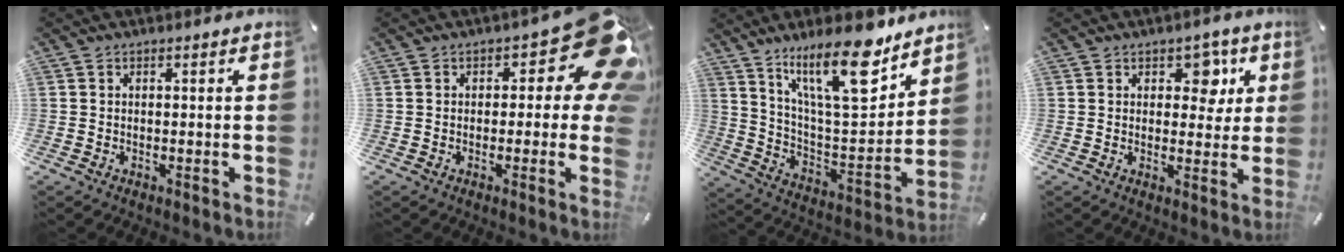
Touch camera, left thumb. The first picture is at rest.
{"total": 14.3, "force": [6.0, 6.5, 11.2], "torque": [-0.124, -0.052, 0.104]}
{"total": 21.0, "force": [13.9, 7.2, 14.0], "torque": [-0.237, -0.085, 0.227]}
{"total": 6.4, "force": [2.8, 4.5, 3.6], "torque": [-0.020, -0.012, 0.036]}